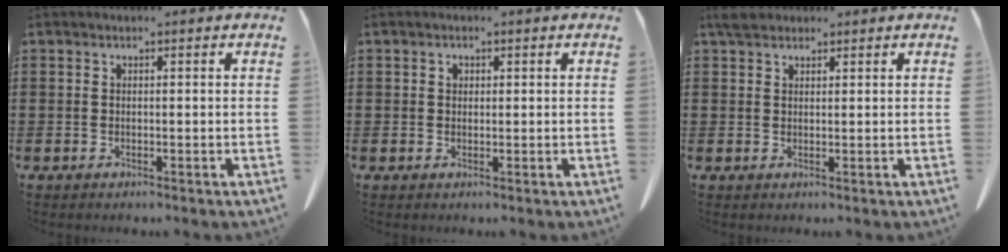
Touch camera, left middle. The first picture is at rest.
{"total": 0.9, "force": [0.4, 0.7, 0.4], "torque": [-0.009, 0.005, 0.007]}
{"total": 2.3, "force": [1.9, 1.0, 0.9], "torque": [-0.016, 0.003, 0.034]}